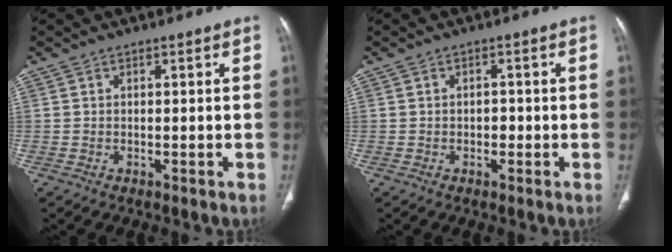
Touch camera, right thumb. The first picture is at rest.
{"total": 1.3, "force": [-0.4, 1.0, 0.8], "torque": [-0.003, 0.005, -0.007]}